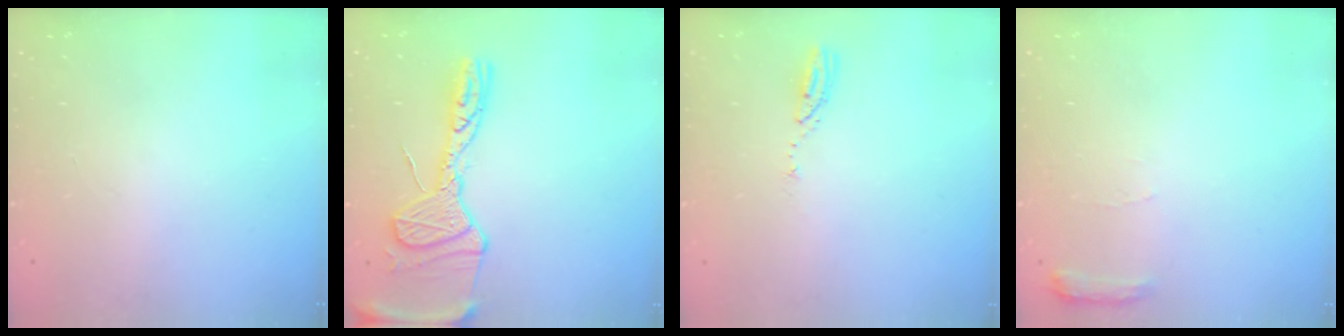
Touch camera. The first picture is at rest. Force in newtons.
{"total": 16.8, "press": 16.7, "slide": 1.7}
{"total": 4.1, "press": 4.1, "slide": 0.3}
{"total": 5.6, "press": 5.6, "slide": 0.7}